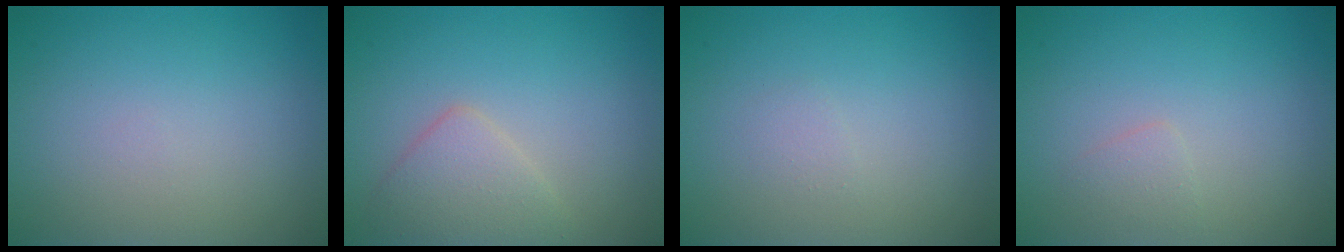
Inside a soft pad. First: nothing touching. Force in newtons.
{"total": 2.8, "press": 2.8, "slide": 0.1}
{"total": 0.6, "press": 0.6, "slide": 0.0}
{"total": 0.9, "press": 0.9, "slide": 0.1}